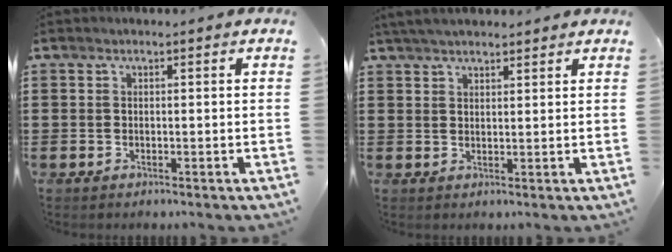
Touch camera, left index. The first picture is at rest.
{"total": 3.4, "force": [3.1, 0.5, 1.3], "torque": [-0.032, -0.001, 0.059]}